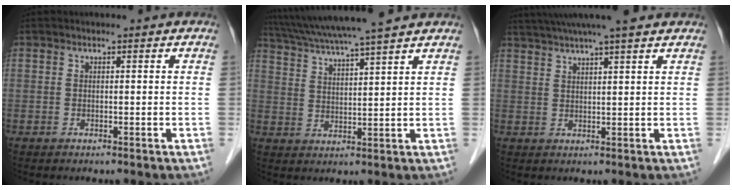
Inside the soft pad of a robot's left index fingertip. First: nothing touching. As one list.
[{"total": 14.0, "force": [12.1, -0.8, 6.9], "torque": [-0.127, 0.028, 0.189]}, {"total": 12.8, "force": [11.0, 0.0, 6.6], "torque": [-0.117, 0.038, 0.156]}]